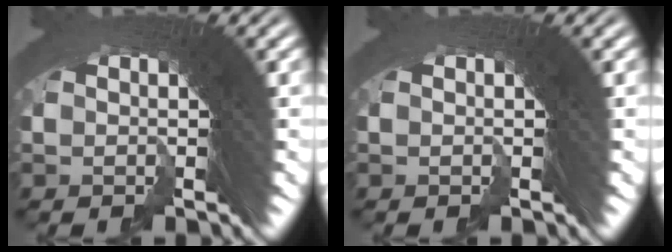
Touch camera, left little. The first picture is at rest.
{"total": 0.0}